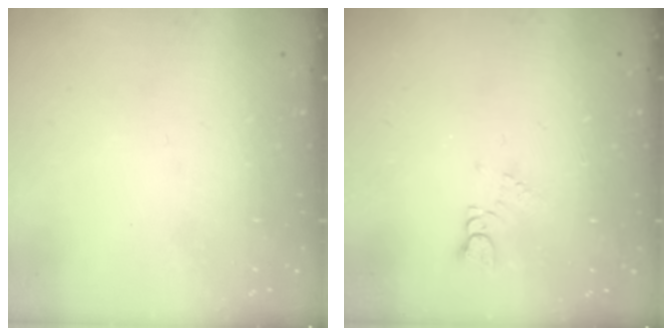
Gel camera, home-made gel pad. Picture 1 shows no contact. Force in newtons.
{"total": 1.9, "press": 1.8, "slide": 0.3}